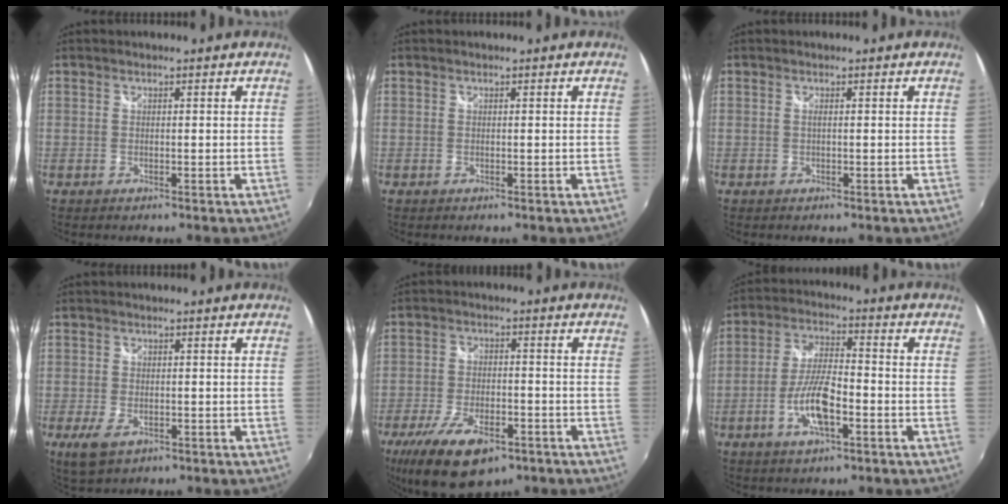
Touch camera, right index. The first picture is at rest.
{"total": 0.0}
{"total": 0.5, "force": [-0.1, -0.1, 0.5], "torque": [-0.007, 0.001, -0.003]}
{"total": 5.0, "force": [-2.3, 2.7, 3.6], "torque": [-0.083, -0.014, -0.041]}
{"total": 15.3, "force": [-9.4, 6.5, 10.1], "torque": [-0.217, -0.036, -0.155]}
{"total": 9.5, "force": [-3.8, 2.9, 8.2], "torque": [-0.169, -0.001, -0.069]}